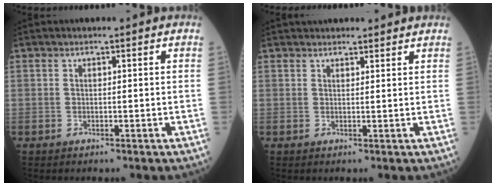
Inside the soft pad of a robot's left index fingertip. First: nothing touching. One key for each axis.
{"total": 5.7, "fx": 5.4, "fy": 1.3, "fz": 1.3, "tx": -0.007, "ty": 0.032, "tz": 0.065}